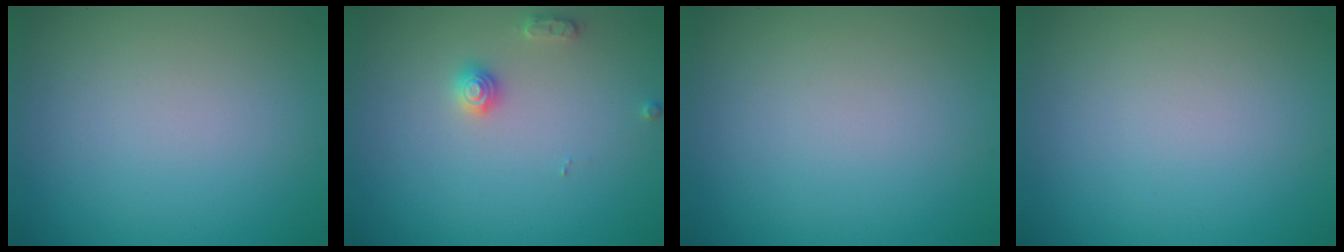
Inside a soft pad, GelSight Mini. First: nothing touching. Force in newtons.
{"total": 1.7, "press": 1.7, "slide": 0.3}
{"total": 0.0}
{"total": 0.0}